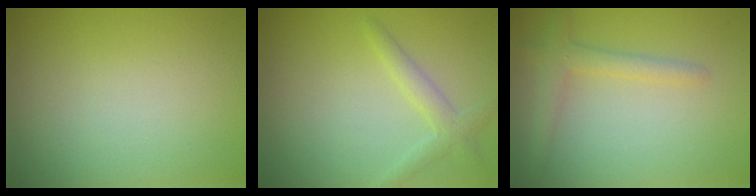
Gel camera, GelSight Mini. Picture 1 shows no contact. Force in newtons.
{"total": 2.0, "press": 2.0, "slide": 0.1}
{"total": 2.2, "press": 2.2, "slide": 0.1}